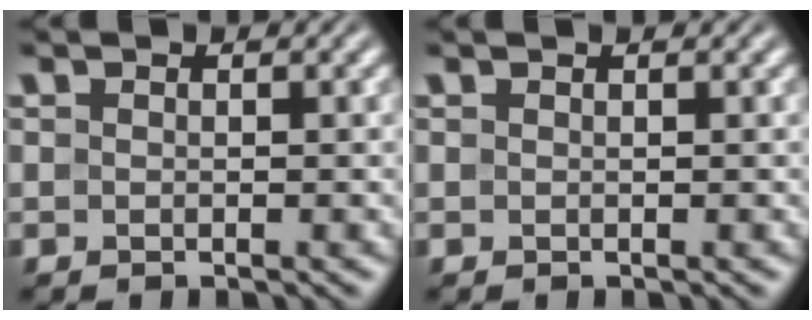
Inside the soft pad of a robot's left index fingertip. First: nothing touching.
{"total": 0.0}